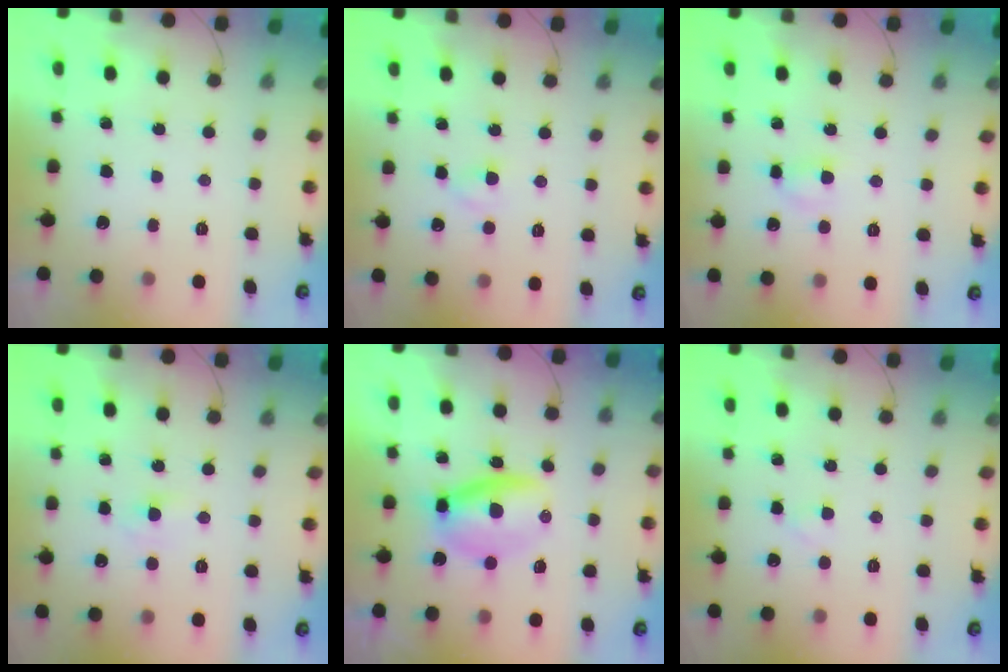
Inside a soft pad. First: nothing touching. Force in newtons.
{"total": 2.6, "press": 2.3, "slide": 1.2}
{"total": 3.9, "press": 3.6, "slide": 1.4}
{"total": 2.6, "press": 2.3, "slide": 1.1}
{"total": 6.4, "press": 6.2, "slide": 1.5}
{"total": 1.3, "press": 1.1, "slide": 0.7}